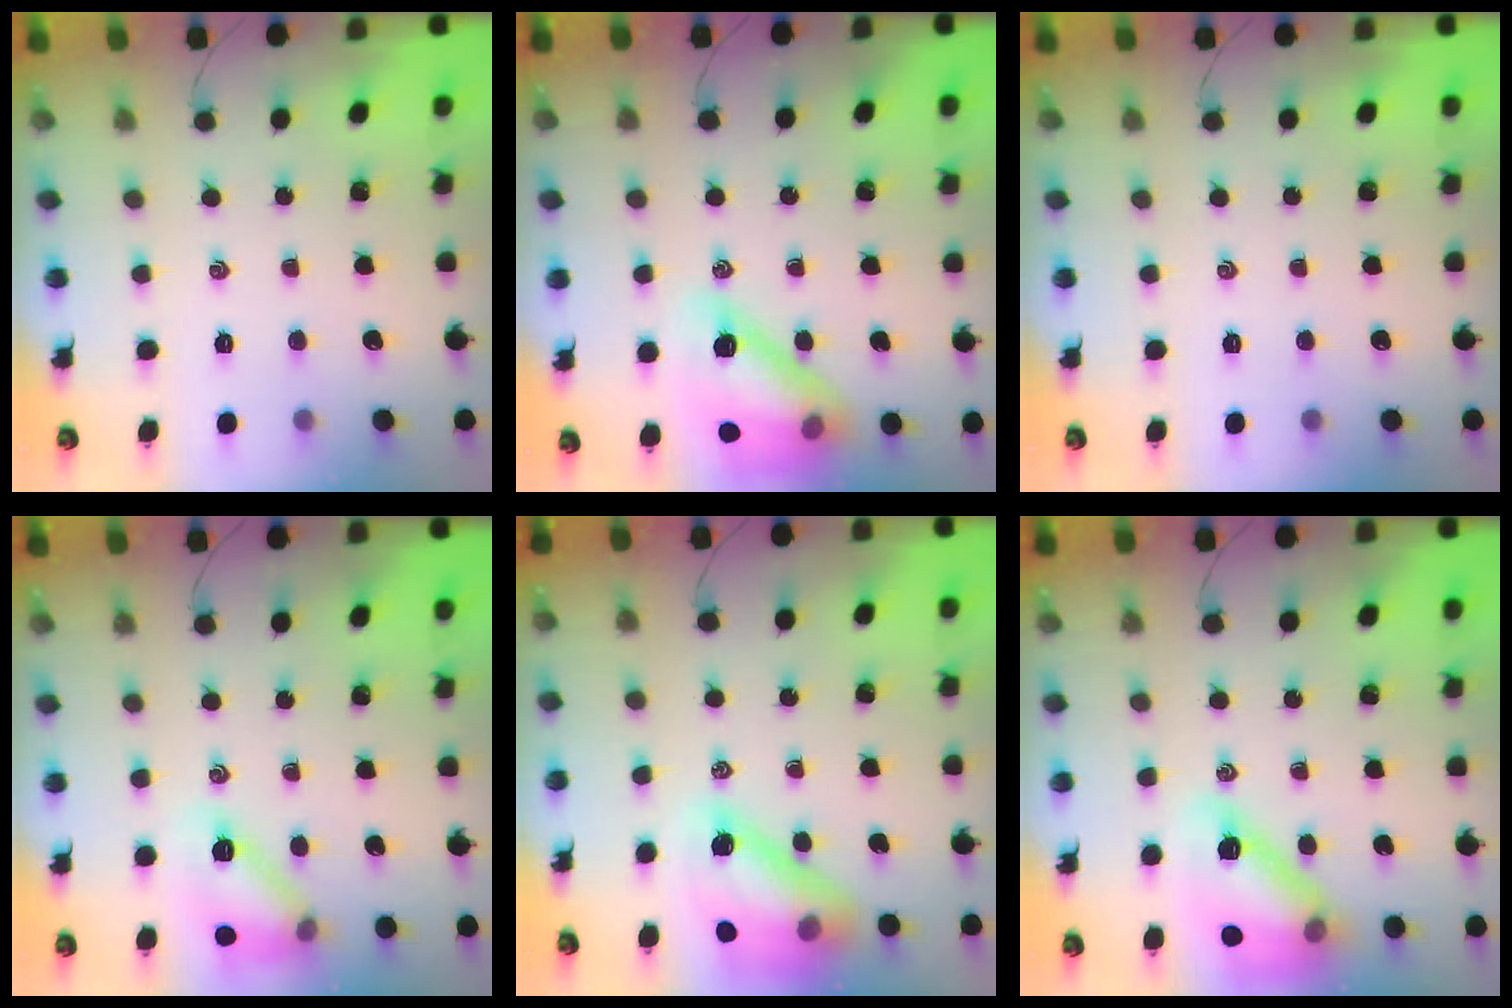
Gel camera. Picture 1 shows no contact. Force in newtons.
{"total": 17.1, "press": 17.0, "slide": 2.0}
{"total": 0.0}
{"total": 13.3, "press": 13.3, "slide": 0.9}
{"total": 15.8, "press": 15.2, "slide": 4.3}
{"total": 17.9, "press": 17.7, "slide": 2.6}